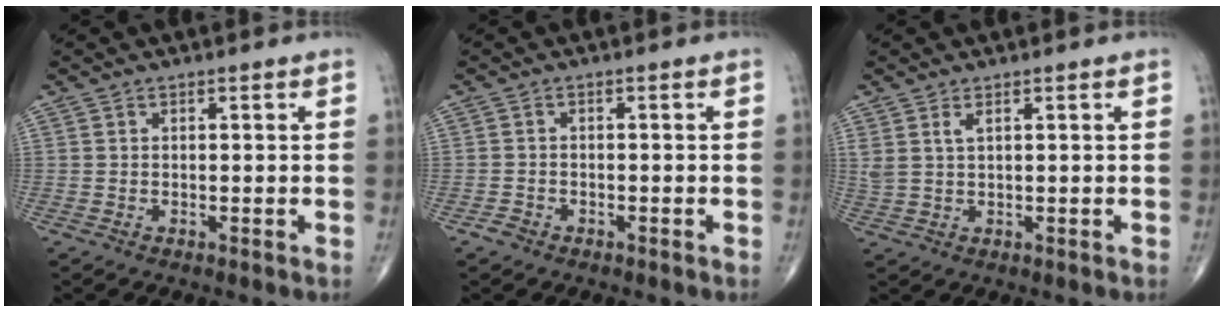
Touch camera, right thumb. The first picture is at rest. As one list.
[{"total": 1.5, "force": [-1.0, 1.0, 0.4], "torque": [-0.010, 0.006, -0.021]}, {"total": 2.5, "force": [1.3, 0.8, 2.0], "torque": [-0.050, 0.003, 0.035]}]